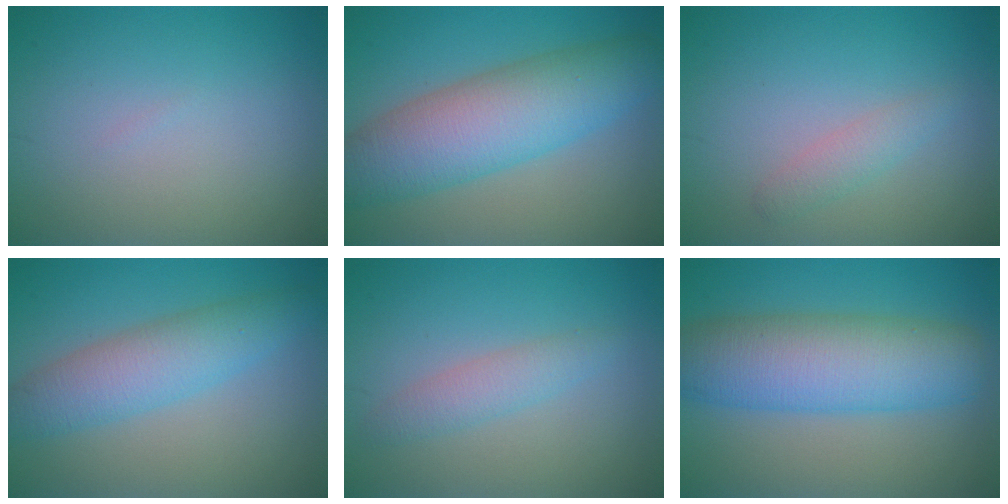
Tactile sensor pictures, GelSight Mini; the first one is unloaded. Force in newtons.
{"total": 8.7, "press": 8.7, "slide": 0.2}
{"total": 1.6, "press": 1.6, "slide": 0.1}
{"total": 5.0, "press": 5.0, "slide": 0.1}
{"total": 2.1, "press": 2.1, "slide": 0.1}
{"total": 8.9, "press": 8.9, "slide": 0.1}